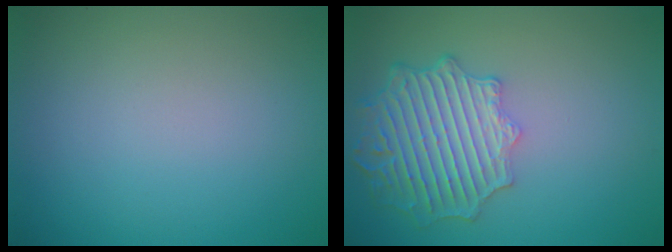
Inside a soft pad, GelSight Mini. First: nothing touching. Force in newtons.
{"total": 6.3, "press": 5.2, "slide": 3.6}